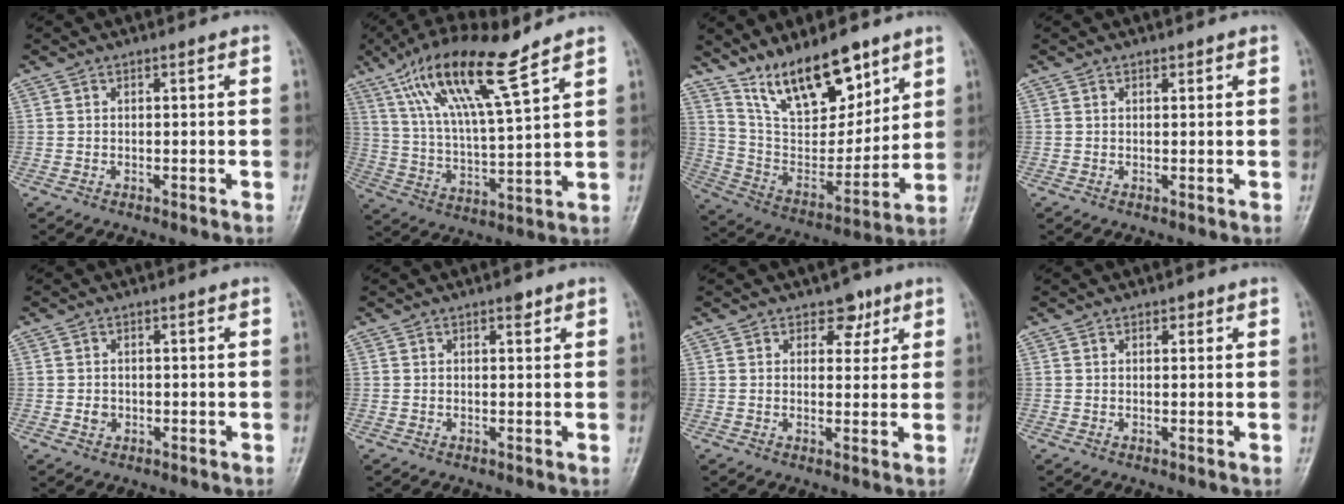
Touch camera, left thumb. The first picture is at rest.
{"total": 16.4, "force": [10.4, 2.7, 12.4], "torque": [-0.228, -0.037, 0.201]}
{"total": 17.8, "force": [12.3, 7.4, 10.5], "torque": [-0.127, -0.073, 0.232]}
{"total": 0.7, "force": [0.6, 0.4, 0.1], "torque": [0.003, -0.004, 0.007]}
{"total": 1.5, "force": [-0.2, 1.3, 0.7], "torque": [-0.006, 0.003, -0.001]}
{"total": 1.4, "force": [0.9, 0.7, 0.8], "torque": [-0.005, -0.003, 0.011]}
{"total": 4.0, "force": [2.4, 2.8, 1.6], "torque": [0.007, -0.011, 0.033]}
{"total": 1.3, "force": [0.8, 0.8, 0.5], "torque": [0.003, -0.003, 0.008]}